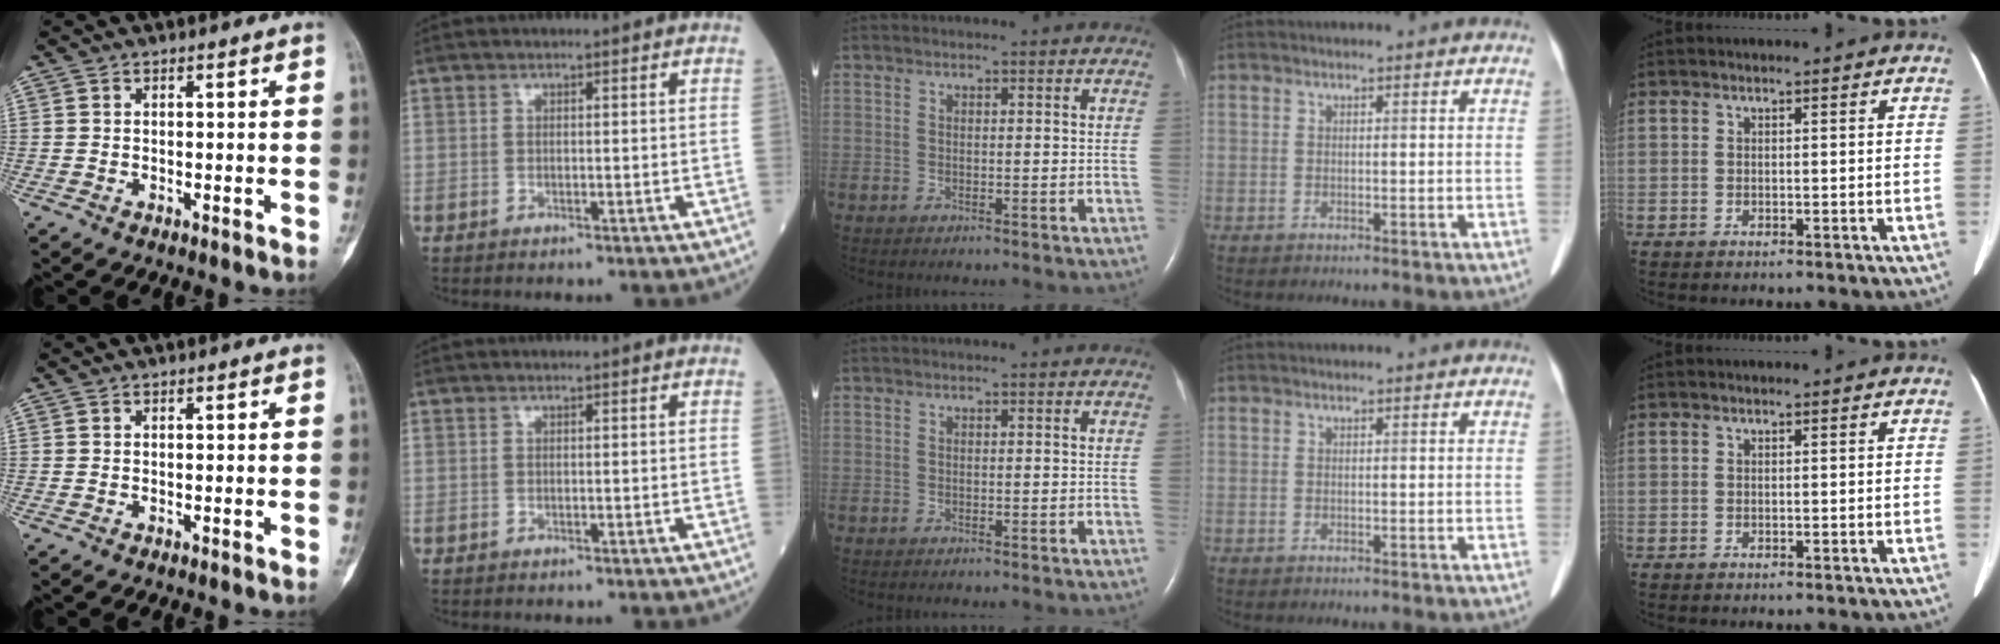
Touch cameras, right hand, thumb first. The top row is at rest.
{}